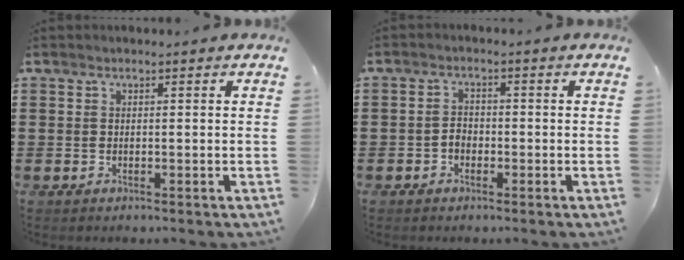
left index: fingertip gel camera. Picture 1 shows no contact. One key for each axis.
{"total": 1.8, "fx": -0.7, "fy": 1.3, "fz": 1.0, "tx": -0.023, "ty": 0.004, "tz": -0.016}